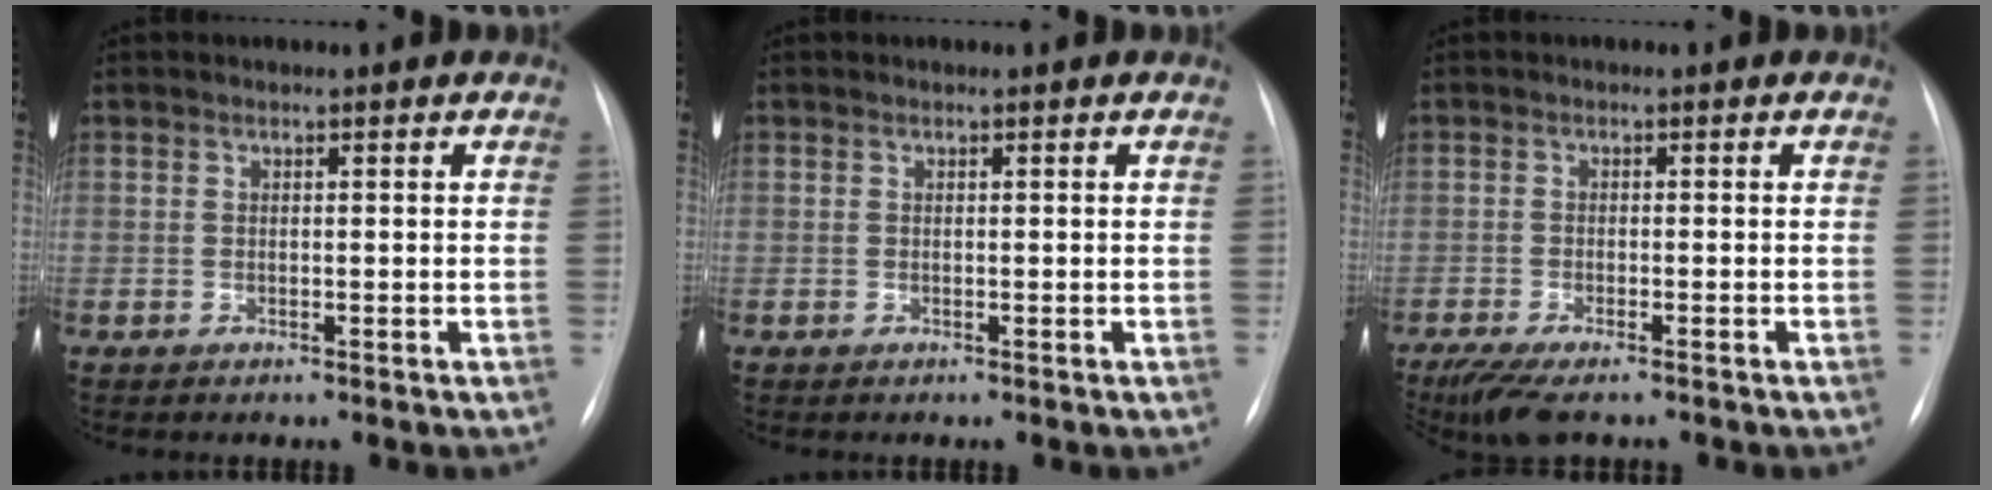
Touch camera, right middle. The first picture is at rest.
{"total": 0.0}
{"total": 6.2, "force": [-4.7, 1.2, 3.9], "torque": [-0.071, -0.017, -0.078]}